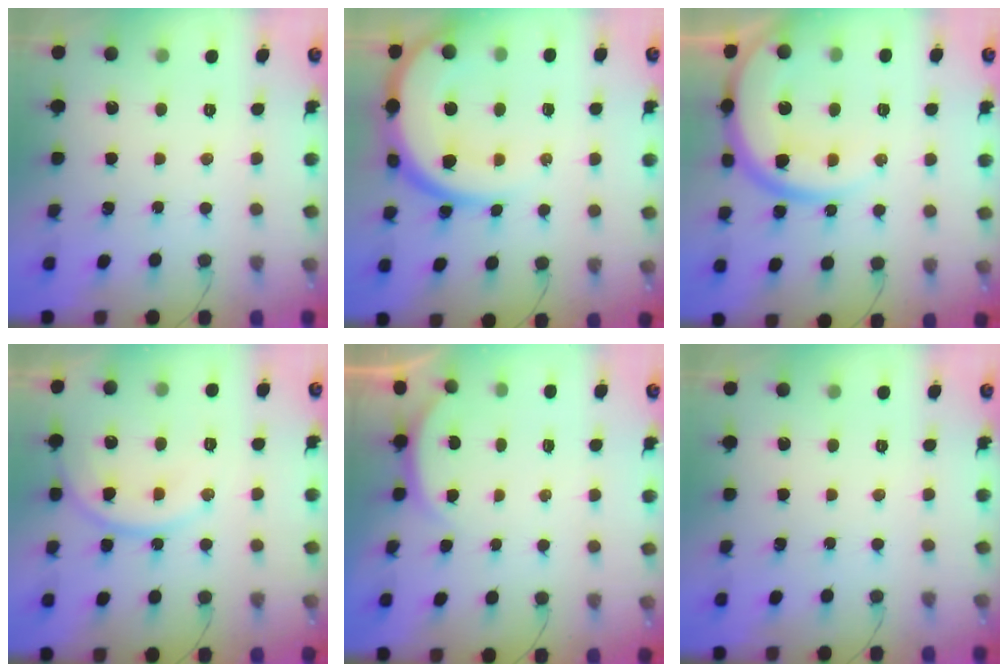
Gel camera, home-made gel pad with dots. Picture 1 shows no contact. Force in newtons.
{"total": 13.4, "press": 13.4, "slide": 1.4}
{"total": 15.8, "press": 15.7, "slide": 2.0}
{"total": 13.5, "press": 13.3, "slide": 1.8}
{"total": 2.4, "press": 2.4, "slide": 0.6}
{"total": 0.0}